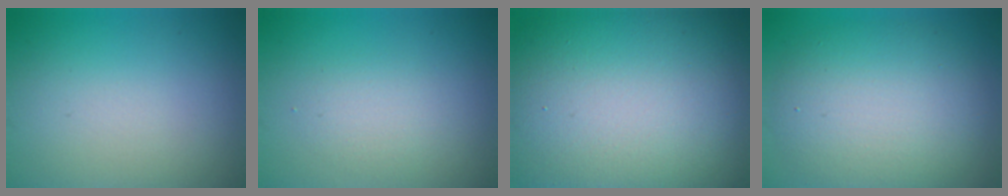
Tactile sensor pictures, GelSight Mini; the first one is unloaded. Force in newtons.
{"total": 2.0, "press": 2.0, "slide": 0.0}
{"total": 20.5, "press": 20.5, "slide": 1.4}
{"total": 8.2, "press": 8.2, "slide": 0.3}